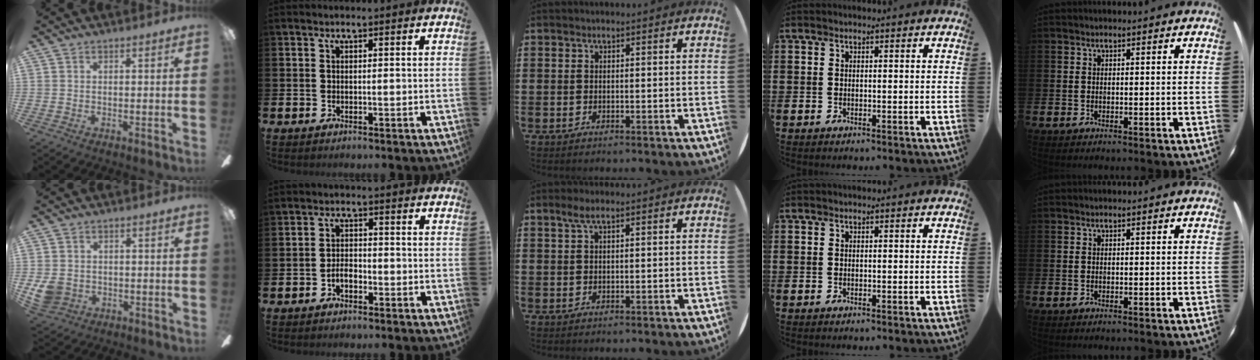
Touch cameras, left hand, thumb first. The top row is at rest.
{"thumb": {"total": 5.1, "force": [-0.7, 4.5, 2.4], "torque": [-0.055, 0.005, -0.013]}, "index": {"total": 2.1, "force": [-1.1, 1.2, 1.3], "torque": [-0.021, 0.004, -0.025]}, "middle": {"total": 1.8, "force": [0.9, 0.2, 1.5], "torque": [-0.031, 0.003, 0.016]}}